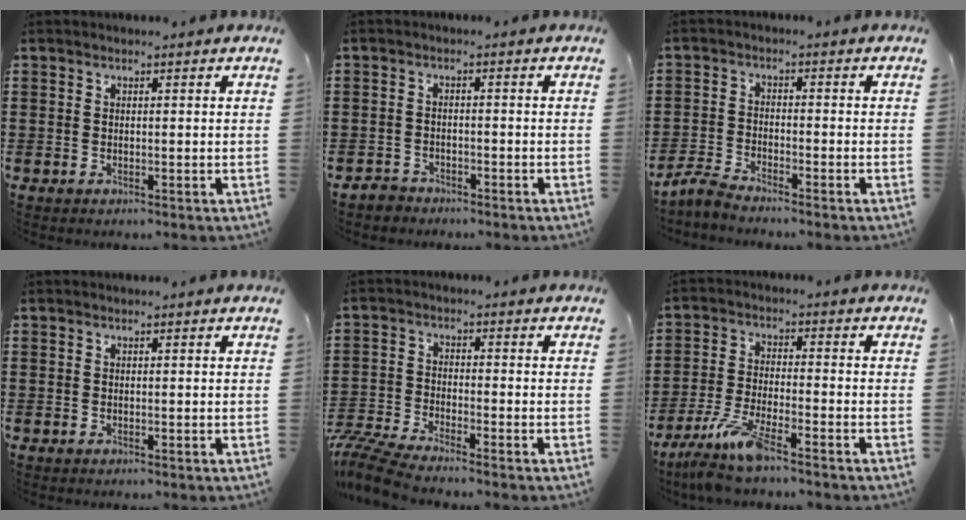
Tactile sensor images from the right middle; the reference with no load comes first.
{"total": 2.2, "force": [-2.0, 0.8, -0.2], "torque": [-0.004, 0.004, -0.045]}
{"total": 3.5, "force": [-3.4, 0.5, 0.8], "torque": [-0.039, -0.001, -0.077]}
{"total": 0.0}
{"total": 5.9, "force": [-5.6, 0.5, 1.9], "torque": [-0.063, -0.010, -0.117]}
{"total": 7.4, "force": [-5.8, 0.5, 4.5], "torque": [-0.102, -0.018, -0.112]}